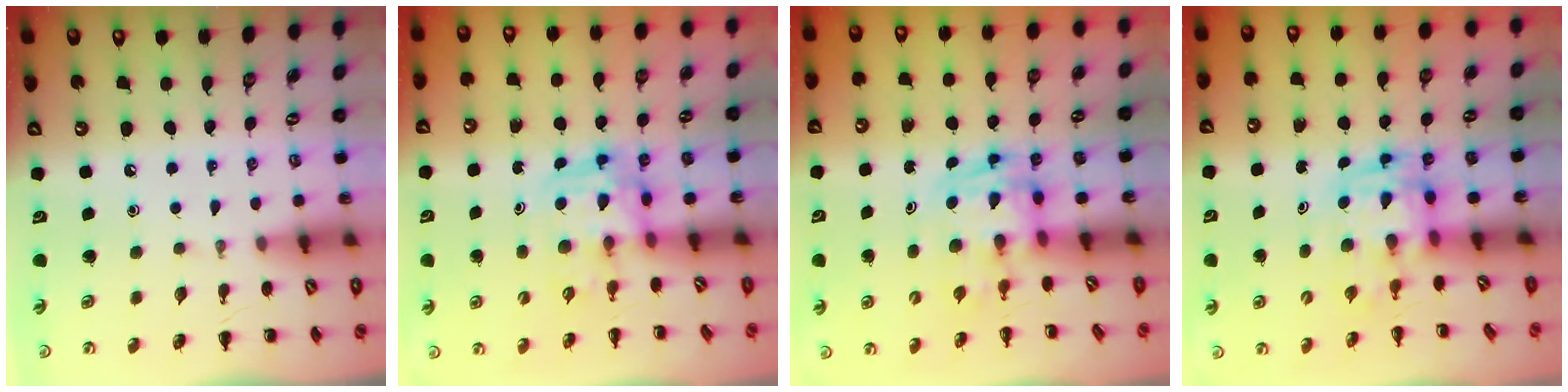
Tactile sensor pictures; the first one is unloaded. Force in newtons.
{"total": 3.4, "press": 3.4, "slide": 0.7}
{"total": 2.8, "press": 2.8, "slide": 0.5}
{"total": 2.9, "press": 2.9, "slide": 0.6}